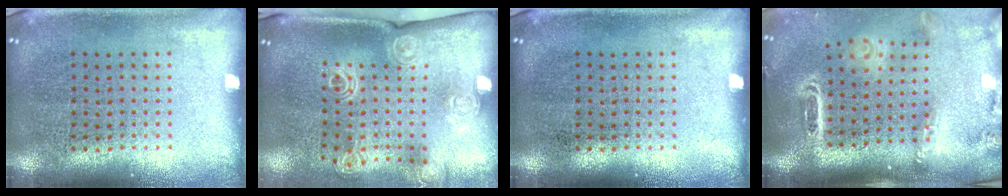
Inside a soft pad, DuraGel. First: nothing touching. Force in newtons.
{"total": 2.0, "press": 1.5, "slide": 1.3}
{"total": 0.0}
{"total": 2.6, "press": 1.9, "slide": 1.8}